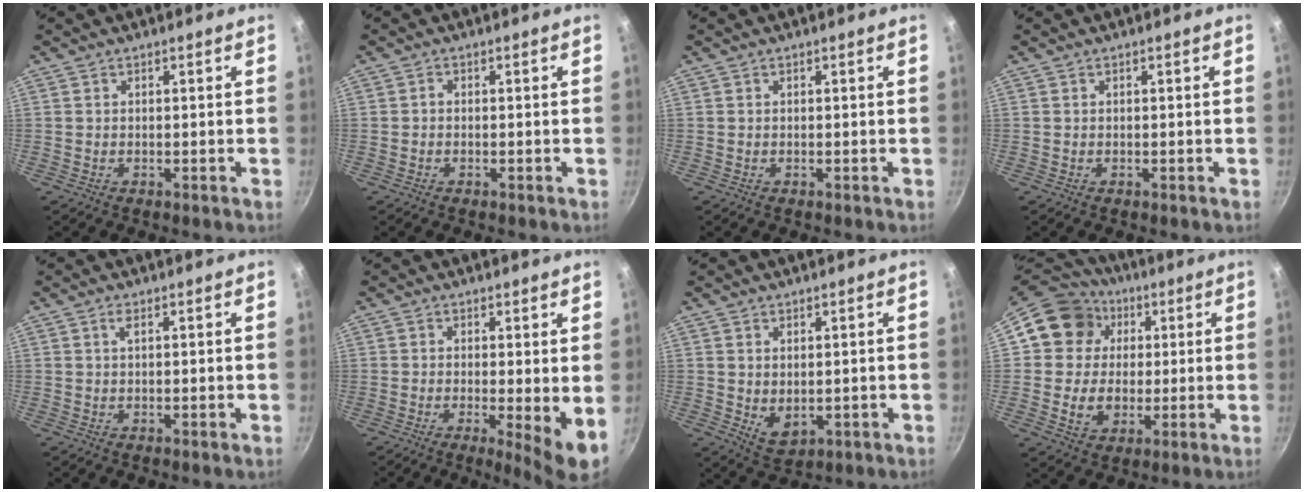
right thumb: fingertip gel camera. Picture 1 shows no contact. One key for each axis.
{"total": 0.7, "fx": -0.2, "fy": 0.5, "fz": 0.4, "tx": -0.005, "ty": 0.005, "tz": -0.005}
{"total": 0.0}
{"total": 0.0}
{"total": 1.2, "fx": 0.6, "fy": 0.2, "fz": 1.1, "tx": -0.020, "ty": -0.003, "tz": 0.009}
{"total": 6.3, "fx": -0.1, "fy": 1.1, "fz": 6.2, "tx": -0.090, "ty": -0.022, "tz": -0.001}
{"total": 4.6, "fx": 0.8, "fy": 3.0, "fz": 3.4, "tx": -0.048, "ty": -0.019, "tz": 0.024}
{"total": 15.9, "fx": 2.3, "fy": 14.5, "fz": 6.1, "tx": -0.079, "ty": 0.022, "tz": 0.038}